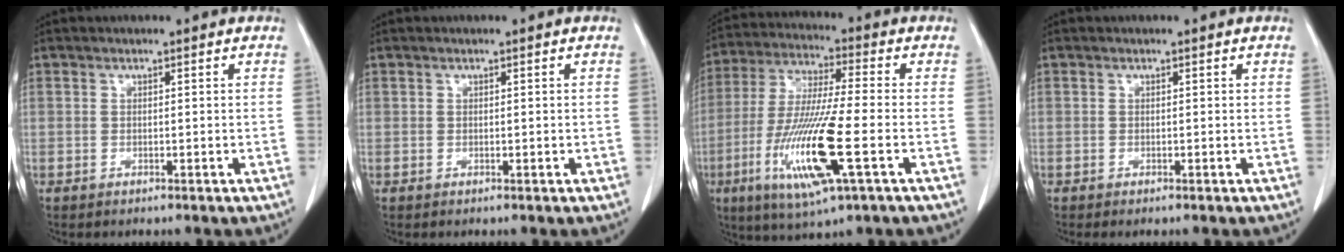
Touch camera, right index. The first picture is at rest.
{"total": 0.0}
{"total": 16.1, "force": [-5.1, 1.0, 15.2], "torque": [-0.314, -0.025, -0.094]}
{"total": 0.0}